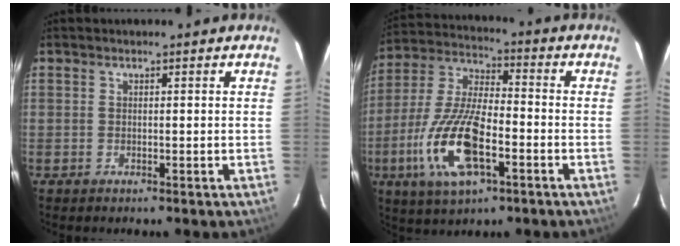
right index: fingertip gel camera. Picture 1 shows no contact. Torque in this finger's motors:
{"motor_torque": [2.14, 0.00, 1.05, 0.18]}